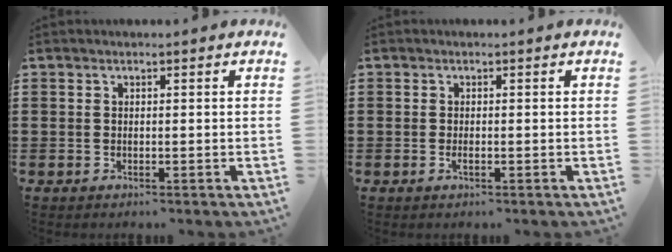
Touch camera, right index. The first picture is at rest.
{"total": 0.8, "force": [-0.3, 0.1, 0.7], "torque": [-0.013, -0.005, -0.005]}